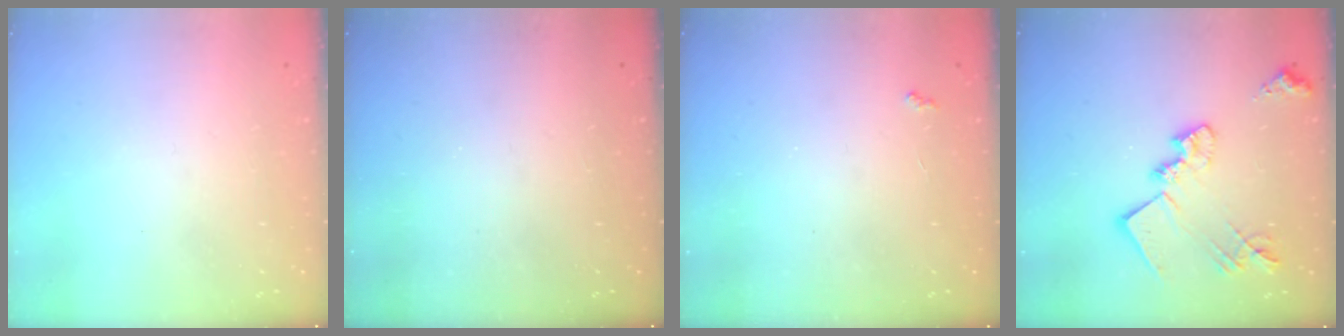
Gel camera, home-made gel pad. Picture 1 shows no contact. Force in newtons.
{"total": 0.6, "press": 0.5, "slide": 0.2}
{"total": 2.9, "press": 2.8, "slide": 0.5}
{"total": 18.2, "press": 18.1, "slide": 1.2}